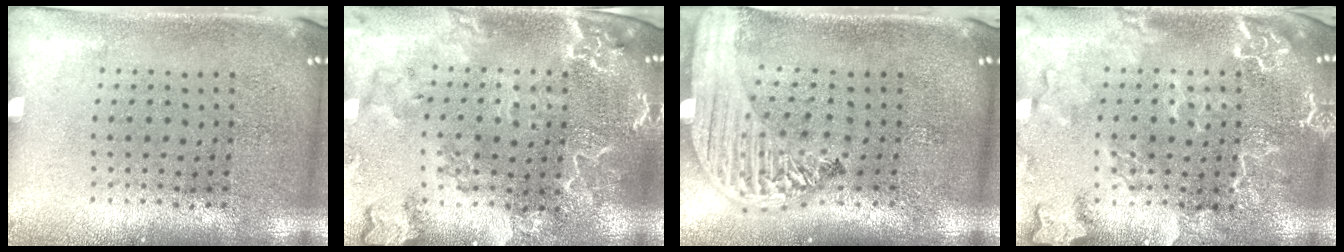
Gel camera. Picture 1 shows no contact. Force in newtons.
{"total": 2.7, "press": 2.6, "slide": 0.8}
{"total": 3.2, "press": 2.5, "slide": 2.0}
{"total": 2.3, "press": 2.3, "slide": 0.2}